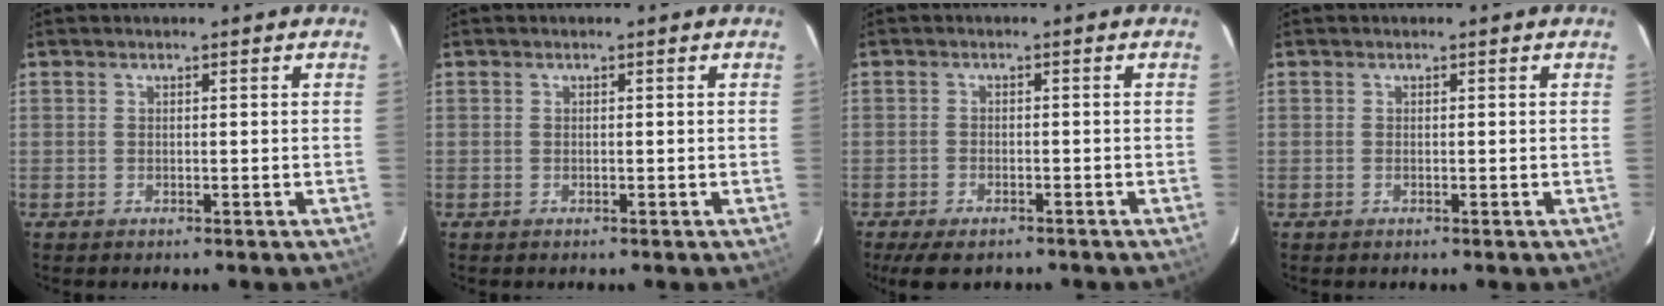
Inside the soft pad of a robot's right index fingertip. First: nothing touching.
{"total": 0.0}
{"total": 6.3, "force": [-4.8, 2.6, 3.2], "torque": [-0.079, -0.017, -0.077]}
{"total": 0.0}